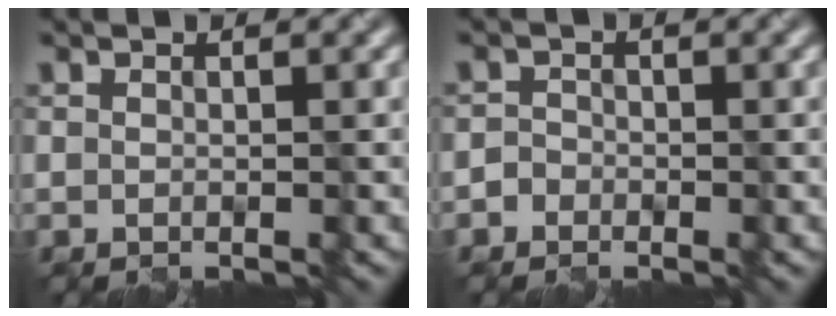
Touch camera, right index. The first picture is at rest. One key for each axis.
{"total": 1.3, "fx": -0.7, "fy": 1.1, "fz": 0.0, "tx": 0.013, "ty": -0.001, "tz": -0.012}